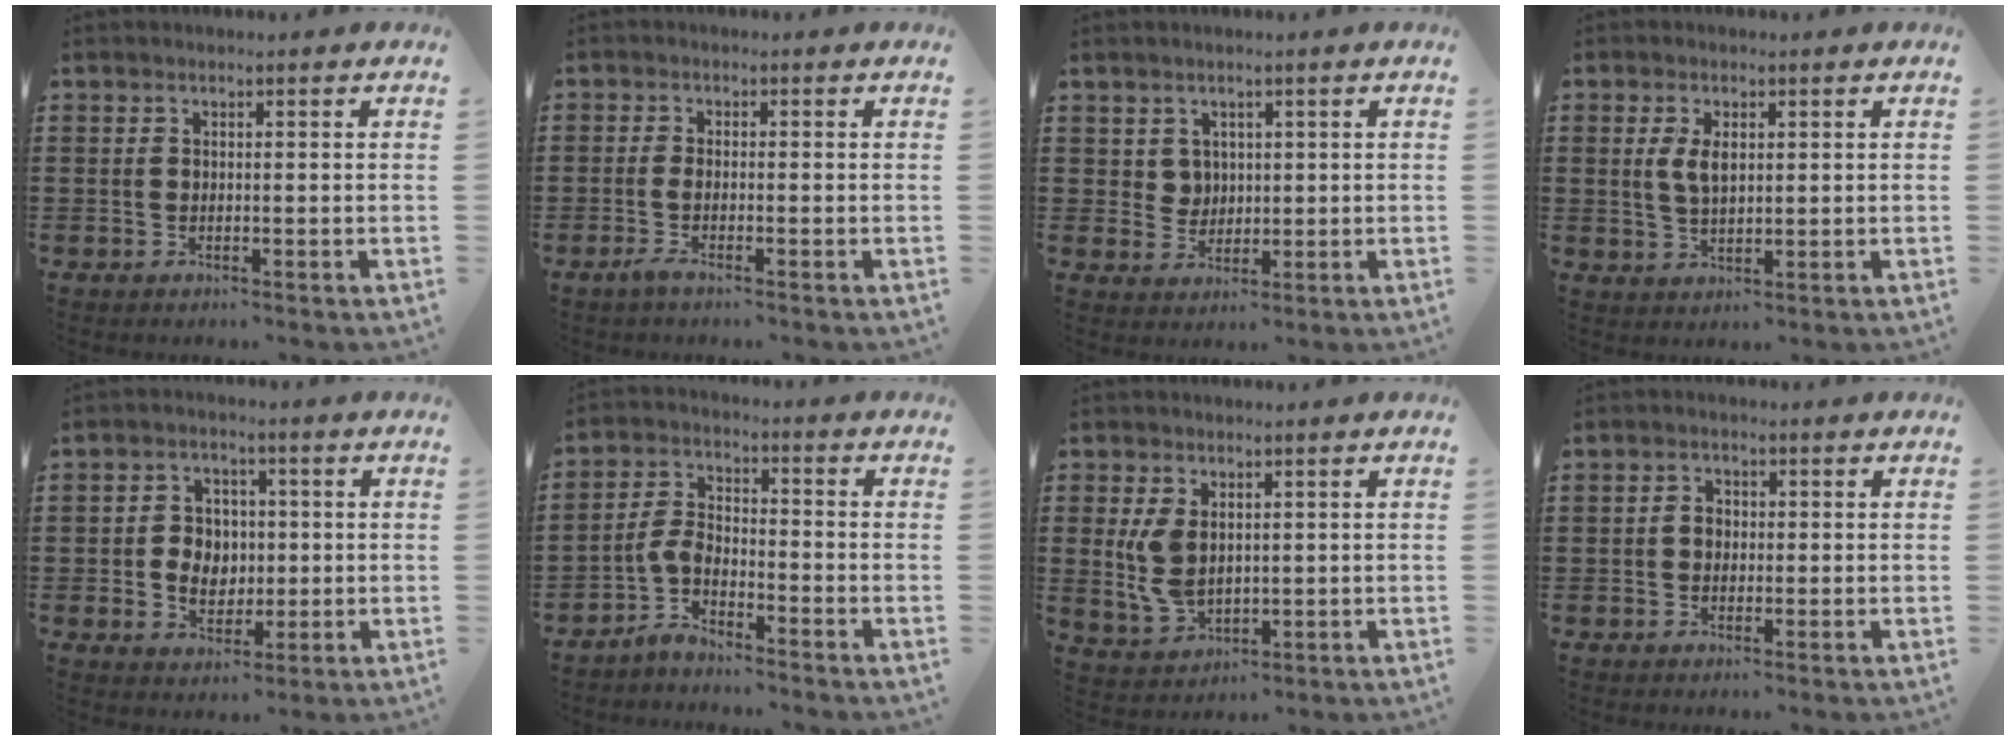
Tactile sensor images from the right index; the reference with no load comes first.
{"total": 1.4, "force": [-0.8, 0.2, 1.1], "torque": [-0.020, -0.003, -0.014]}
{"total": 3.0, "force": [1.5, 2.6, 0.6], "torque": [-0.023, 0.012, 0.029]}
{"total": 3.8, "force": [0.9, 1.9, 3.2], "torque": [-0.066, 0.009, 0.014]}
{"total": 5.0, "force": [-0.1, 4.5, 2.2], "torque": [-0.041, 0.009, -0.007]}
{"total": 4.5, "force": [-3.3, 1.9, 2.4], "torque": [-0.067, 0.004, -0.072]}
{"total": 5.9, "force": [1.0, 3.8, 4.3], "torque": [-0.112, 0.002, 0.015]}
{"total": 2.0, "force": [-0.1, 1.6, 1.2], "torque": [-0.025, 0.008, -0.003]}